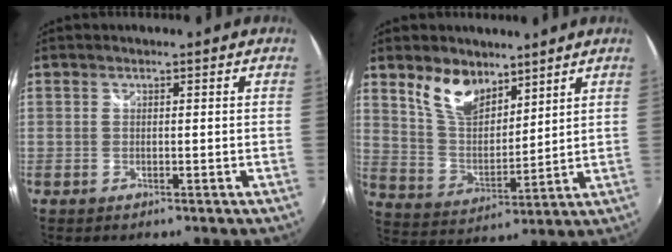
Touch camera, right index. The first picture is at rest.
{"total": 10.6, "force": [7.2, 5.3, 5.7], "torque": [-0.108, 0.007, 0.142]}